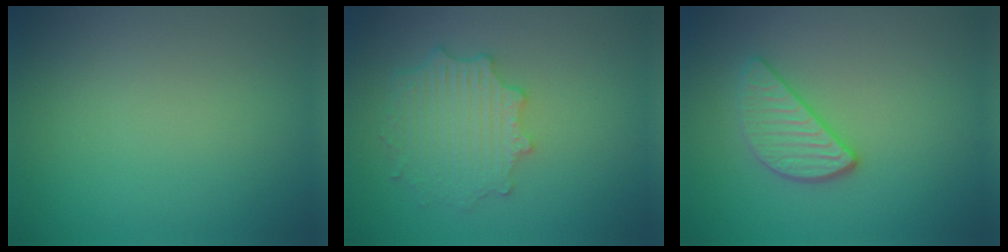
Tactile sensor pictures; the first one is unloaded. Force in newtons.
{"total": 4.7, "press": 3.9, "slide": 2.7}
{"total": 2.8, "press": 2.6, "slide": 0.9}